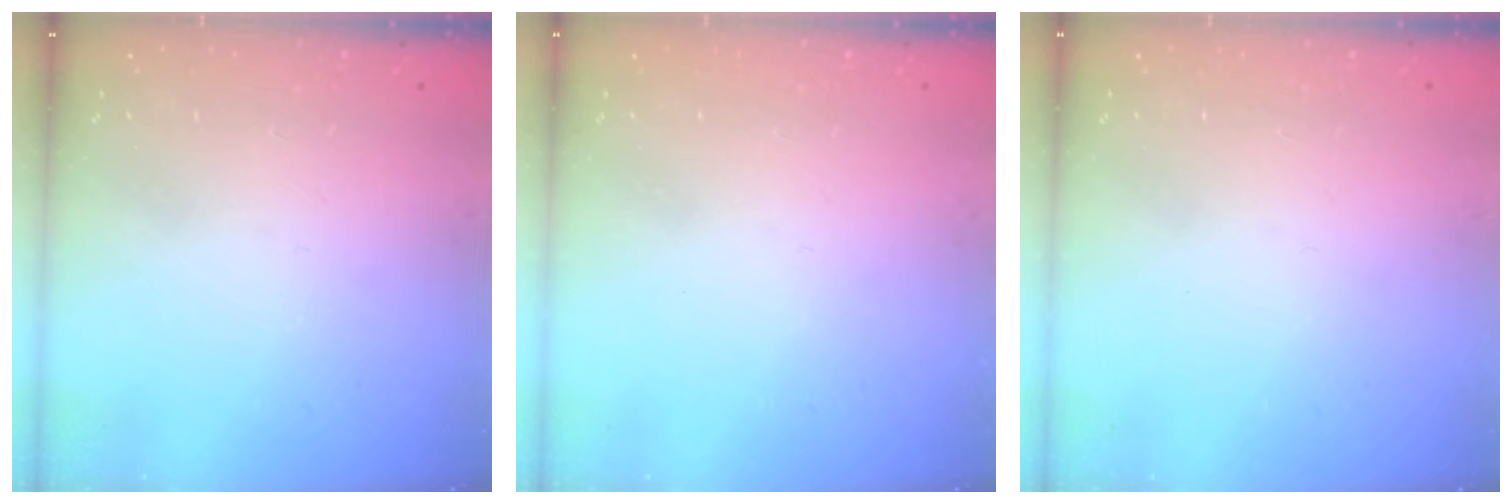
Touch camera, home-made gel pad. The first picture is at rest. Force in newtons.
{"total": 0.0}
{"total": 0.0}